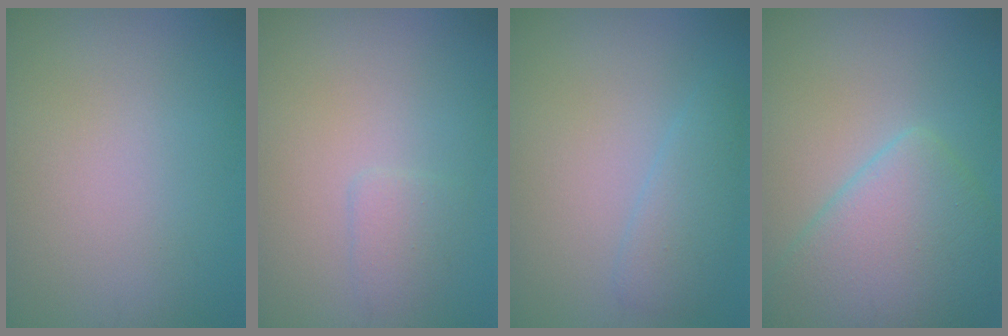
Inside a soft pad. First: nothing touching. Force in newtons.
{"total": 1.4, "press": 1.4, "slide": 0.1}
{"total": 2.3, "press": 2.3, "slide": 0.0}
{"total": 7.2, "press": 7.2, "slide": 0.3}